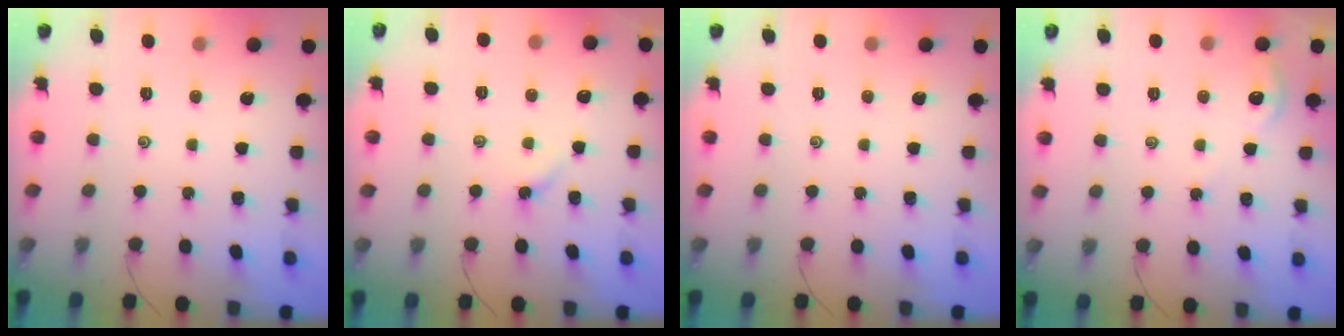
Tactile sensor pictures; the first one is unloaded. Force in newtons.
{"total": 3.6, "press": 3.5, "slide": 0.7}
{"total": 0.0}
{"total": 1.3, "press": 1.2, "slide": 0.4}